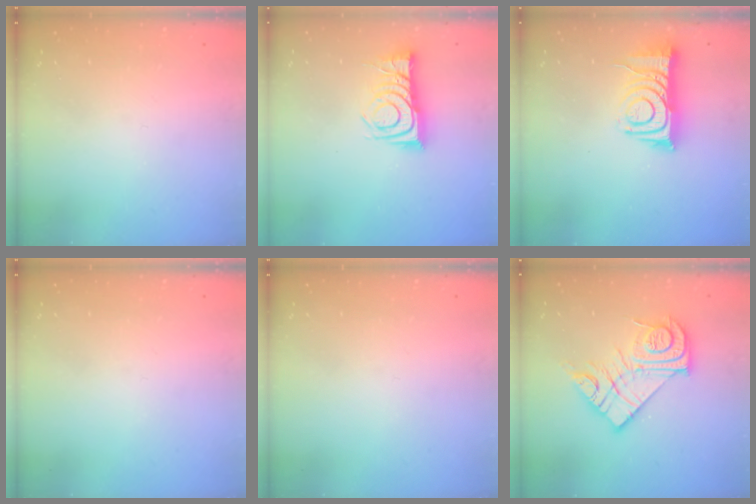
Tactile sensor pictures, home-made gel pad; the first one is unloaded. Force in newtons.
{"total": 11.2, "press": 11.2, "slide": 0.5}
{"total": 11.4, "press": 11.3, "slide": 1.0}
{"total": 0.0}
{"total": 0.0}
{"total": 16.9, "press": 16.9, "slide": 1.5}